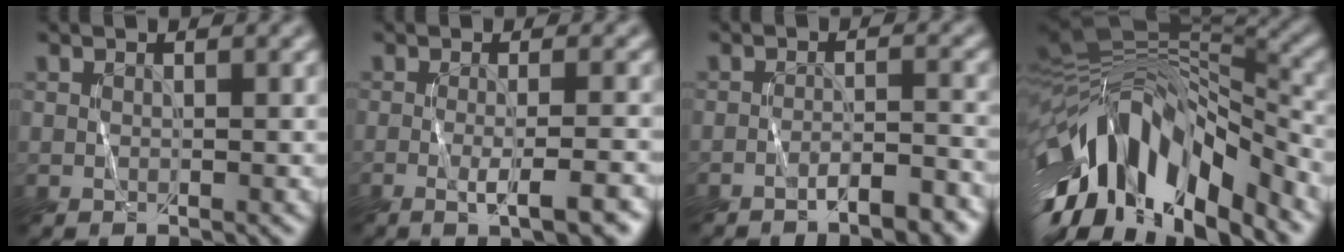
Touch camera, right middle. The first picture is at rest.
{"total": 4.0, "force": [-1.4, 1.0, 3.6], "torque": [-0.040, -0.005, -0.018]}
{"total": 3.2, "force": [-2.5, 0.6, 2.0], "torque": [-0.024, 0.004, -0.039]}
{"total": 14.8, "force": [-5.8, 7.1, 11.6], "torque": [-0.199, 0.007, -0.099]}